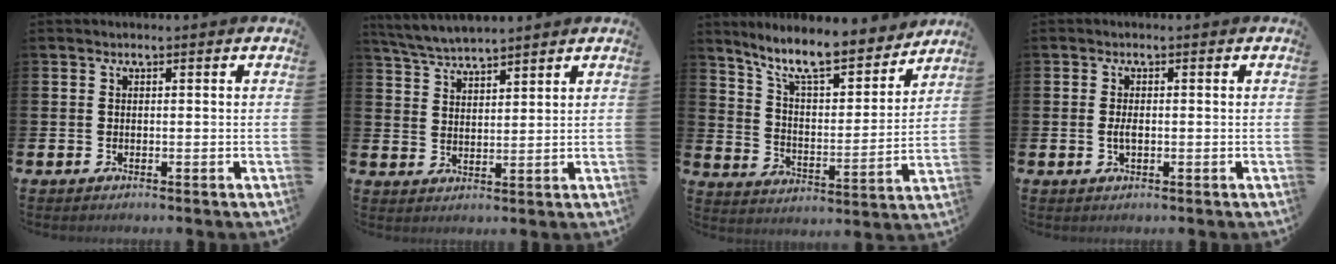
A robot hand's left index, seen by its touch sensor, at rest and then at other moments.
{"total": 4.9, "force": [4.8, 0.2, 0.7], "torque": [-0.033, -0.022, 0.088]}
{"total": 10.6, "force": [9.4, 2.2, 4.6], "torque": [-0.110, -0.064, 0.161]}
{"total": 1.8, "force": [-0.2, 0.8, 1.6], "torque": [-0.031, 0.002, -0.004]}